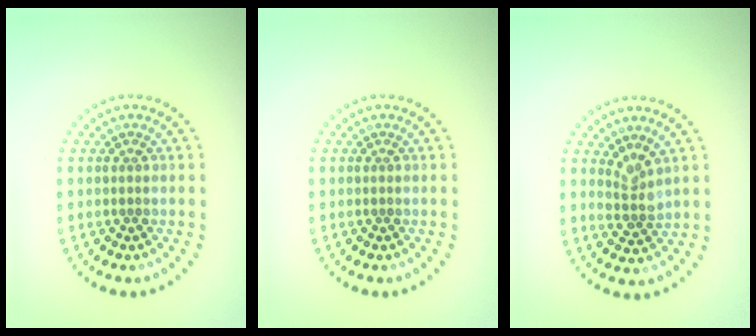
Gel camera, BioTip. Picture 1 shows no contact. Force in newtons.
{"total": 0.0}
{"total": 2.1, "press": 1.7, "slide": 1.3}